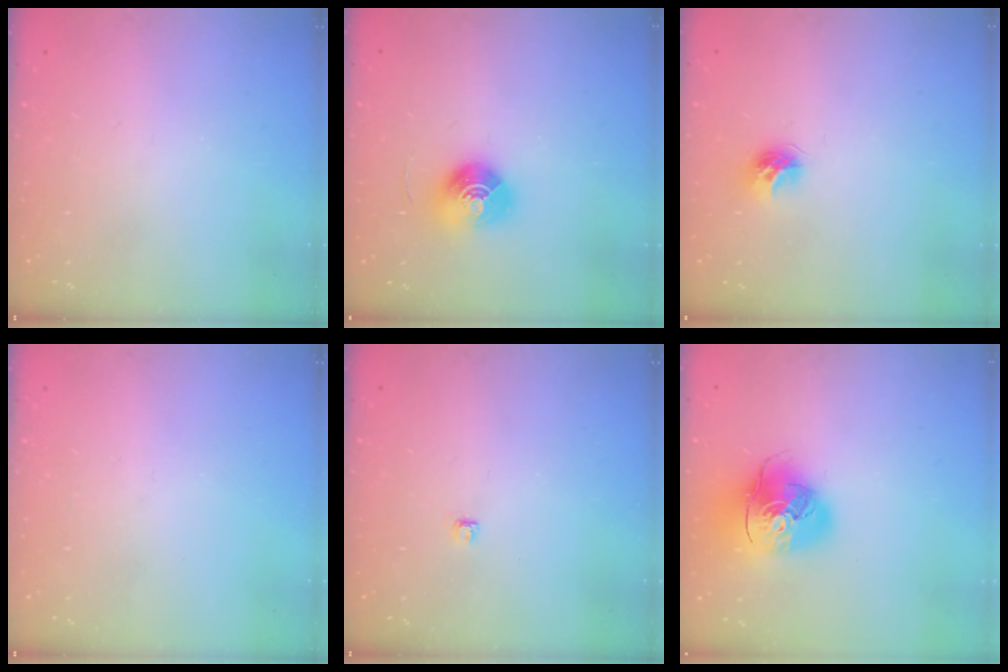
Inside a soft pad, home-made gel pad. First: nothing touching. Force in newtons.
{"total": 9.9, "press": 9.9, "slide": 0.9}
{"total": 7.8, "press": 7.8, "slide": 0.4}
{"total": 0.0}
{"total": 2.8, "press": 2.8, "slide": 0.4}
{"total": 16.2, "press": 16.0, "slide": 2.4}